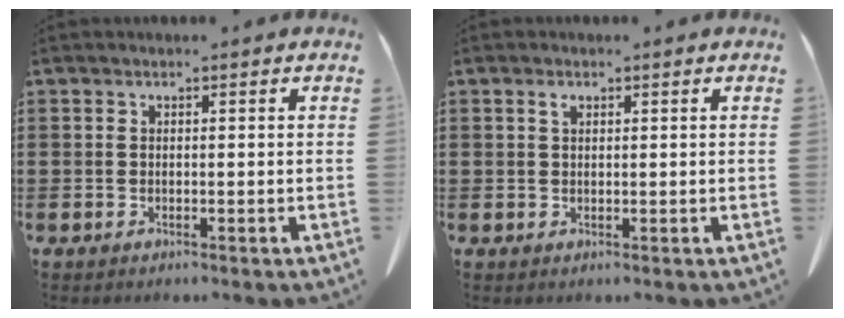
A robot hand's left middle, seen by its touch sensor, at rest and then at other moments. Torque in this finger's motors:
{"motor_torque": [0.75, 0.78, 0.01, 0.04]}